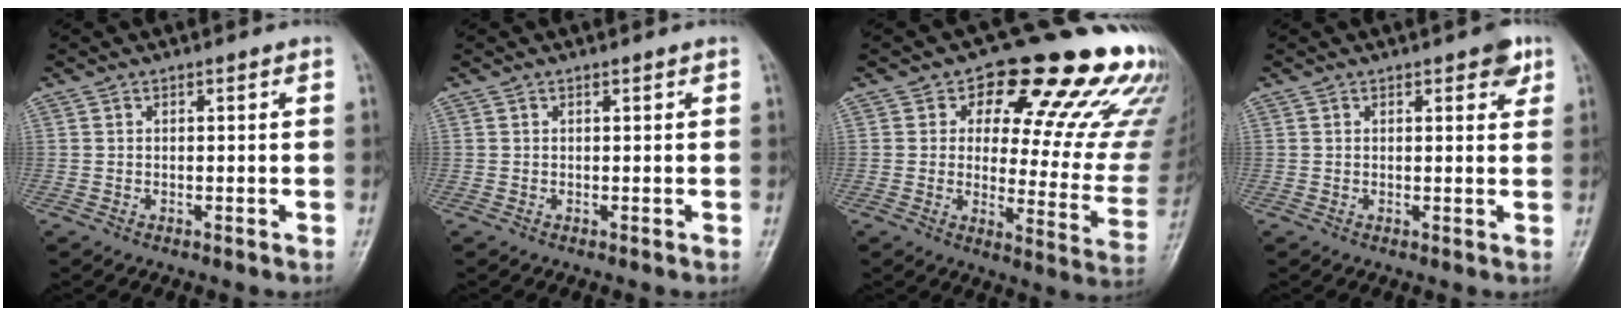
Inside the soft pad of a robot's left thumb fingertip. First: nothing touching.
{"total": 0.0}
{"total": 21.9, "force": [14.0, 9.5, 13.8], "torque": [-0.114, -0.074, 0.167]}
{"total": 3.1, "force": [1.8, 1.4, 2.1], "torque": [-0.012, -0.005, 0.018]}